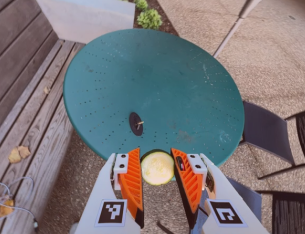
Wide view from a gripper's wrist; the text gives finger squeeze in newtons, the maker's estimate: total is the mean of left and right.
{"total": 12.3, "left": 12.6, "right": 11.9}